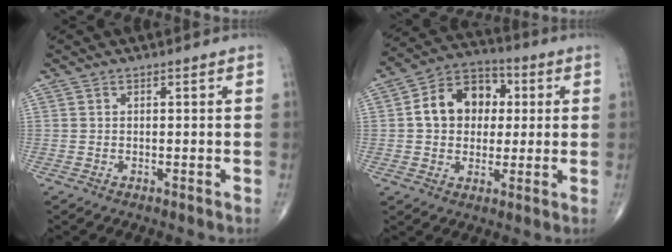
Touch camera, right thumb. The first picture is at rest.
{"total": 12.6, "force": [1.8, 9.7, 7.9], "torque": [-0.093, 0.019, 0.020]}